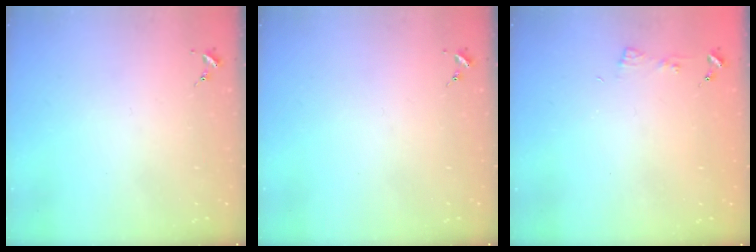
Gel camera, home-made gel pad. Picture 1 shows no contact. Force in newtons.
{"total": 0.0}
{"total": 3.8, "press": 3.8, "slide": 0.5}